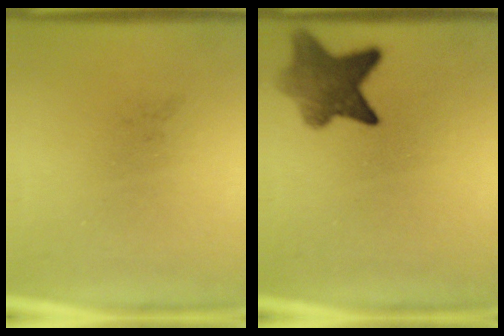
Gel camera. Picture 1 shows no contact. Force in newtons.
{"total": 6.8}